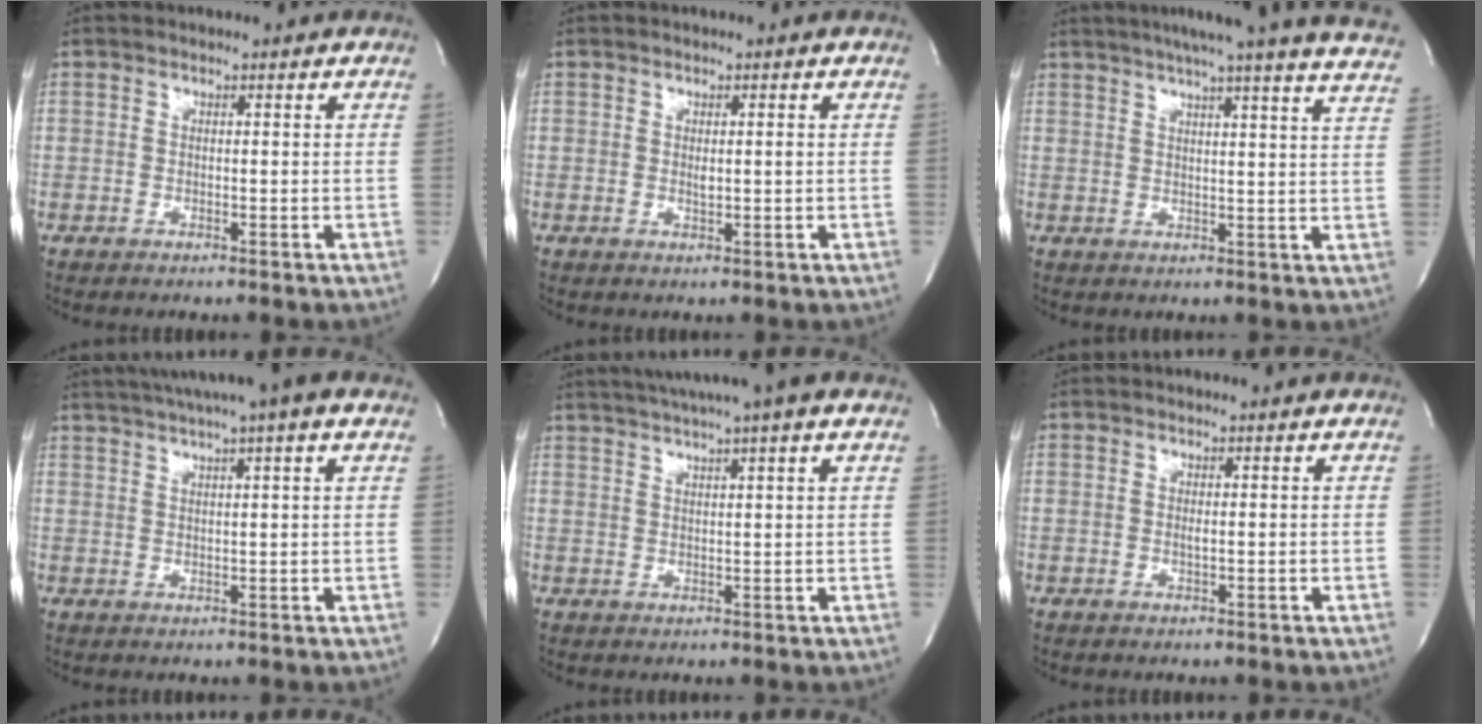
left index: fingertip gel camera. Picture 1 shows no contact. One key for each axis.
{"total": 1.6, "fx": -0.3, "fy": 0.4, "fz": 1.5, "tx": -0.026, "ty": -0.006, "tz": -0.004}
{"total": 24.2, "fx": 21.3, "fy": -0.4, "fz": 11.4, "tx": -0.176, "ty": -0.044, "tz": 0.248}
{"total": 9.6, "fx": 7.0, "fy": -0.2, "fz": 6.5, "tx": -0.112, "ty": 0.030, "tz": 0.090}
{"total": 10.0, "fx": 7.8, "fy": -0.6, "fz": 6.2, "tx": -0.109, "ty": 0.028, "tz": 0.100}
{"total": 0.6, "fx": -0.3, "fy": 0.0, "fz": 0.5, "tx": -0.013, "ty": -0.005, "tz": -0.004}